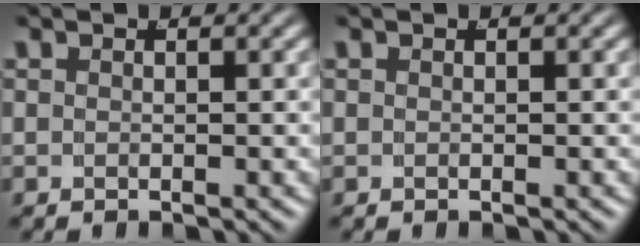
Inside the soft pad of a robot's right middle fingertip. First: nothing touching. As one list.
[{"total": 0.0}]